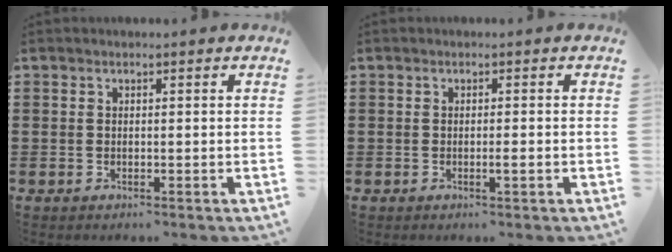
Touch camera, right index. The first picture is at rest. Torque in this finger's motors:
{"motor_torque": [0.58, -0.17, 0.01, 0.04]}